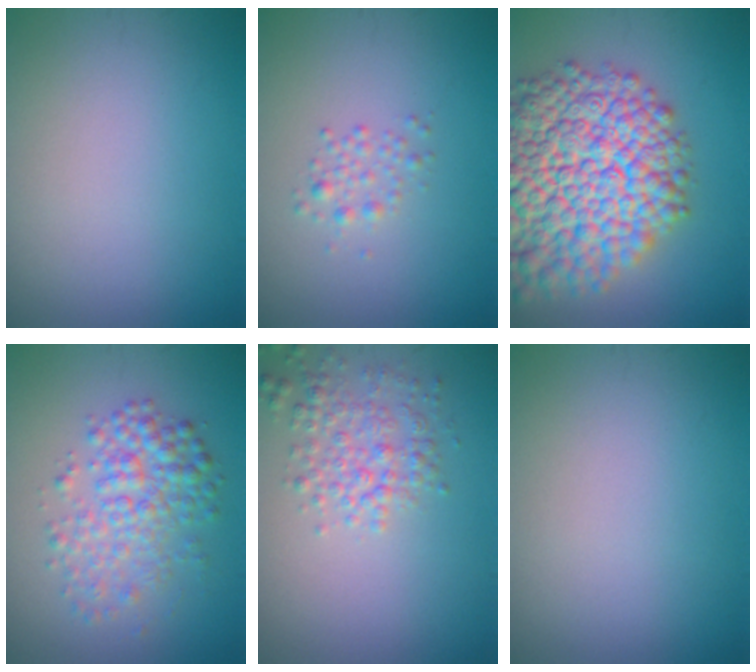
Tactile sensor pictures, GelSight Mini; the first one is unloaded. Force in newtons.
{"total": 1.3, "press": 1.3, "slide": 0.0}
{"total": 15.8, "press": 15.8, "slide": 0.7}
{"total": 4.3, "press": 4.3, "slide": 0.1}
{"total": 3.0, "press": 3.0, "slide": 0.2}
{"total": 0.0}